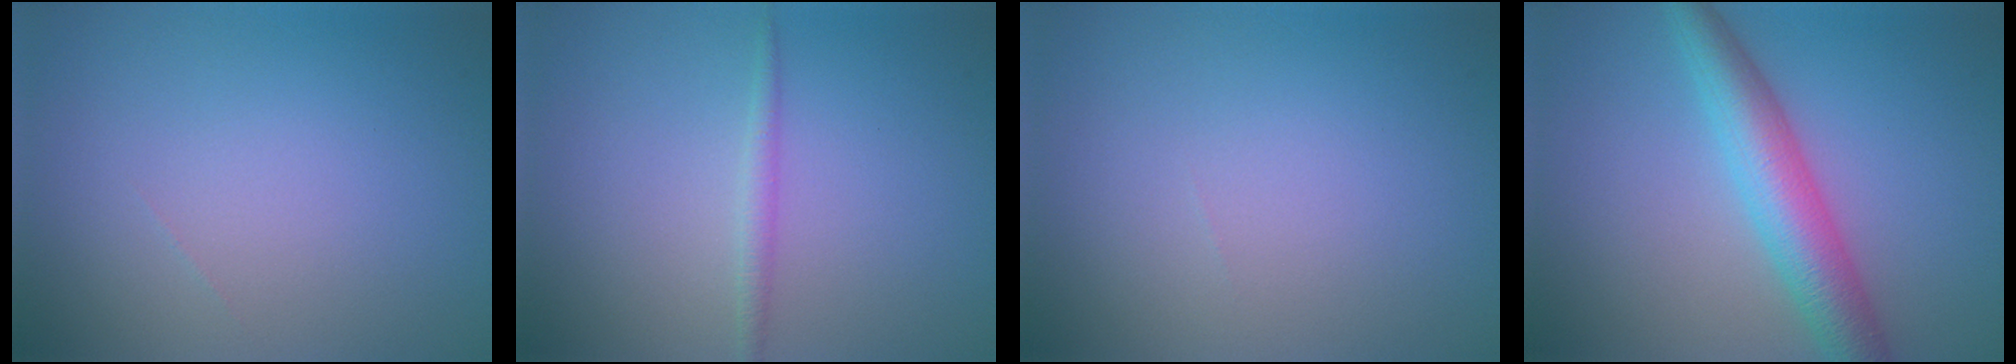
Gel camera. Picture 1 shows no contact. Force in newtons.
{"total": 1.3, "press": 1.3, "slide": 0.1}
{"total": 0.0}
{"total": 5.4, "press": 5.4, "slide": 0.0}